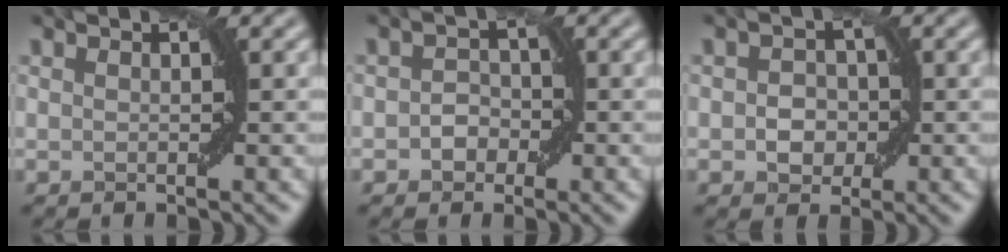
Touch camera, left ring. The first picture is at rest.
{"total": 1.8, "force": [-0.6, 1.5, 0.7], "torque": [-0.010, 0.004, -0.013]}
{"total": 2.4, "force": [-0.4, 2.0, 1.3], "torque": [-0.015, 0.002, -0.009]}